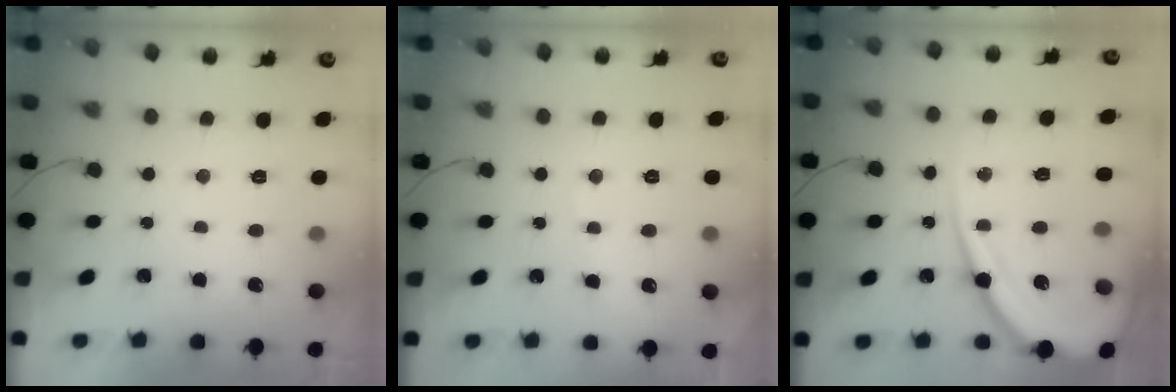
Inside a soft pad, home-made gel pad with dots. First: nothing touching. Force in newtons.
{"total": 2.0, "press": 2.0, "slide": 0.3}
{"total": 17.0, "press": 16.9, "slide": 1.3}